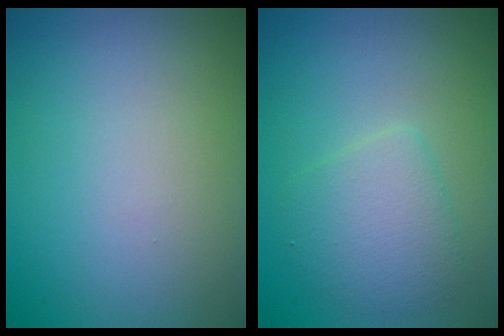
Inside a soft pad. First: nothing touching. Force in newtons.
{"total": 3.4, "press": 3.4, "slide": 0.1}